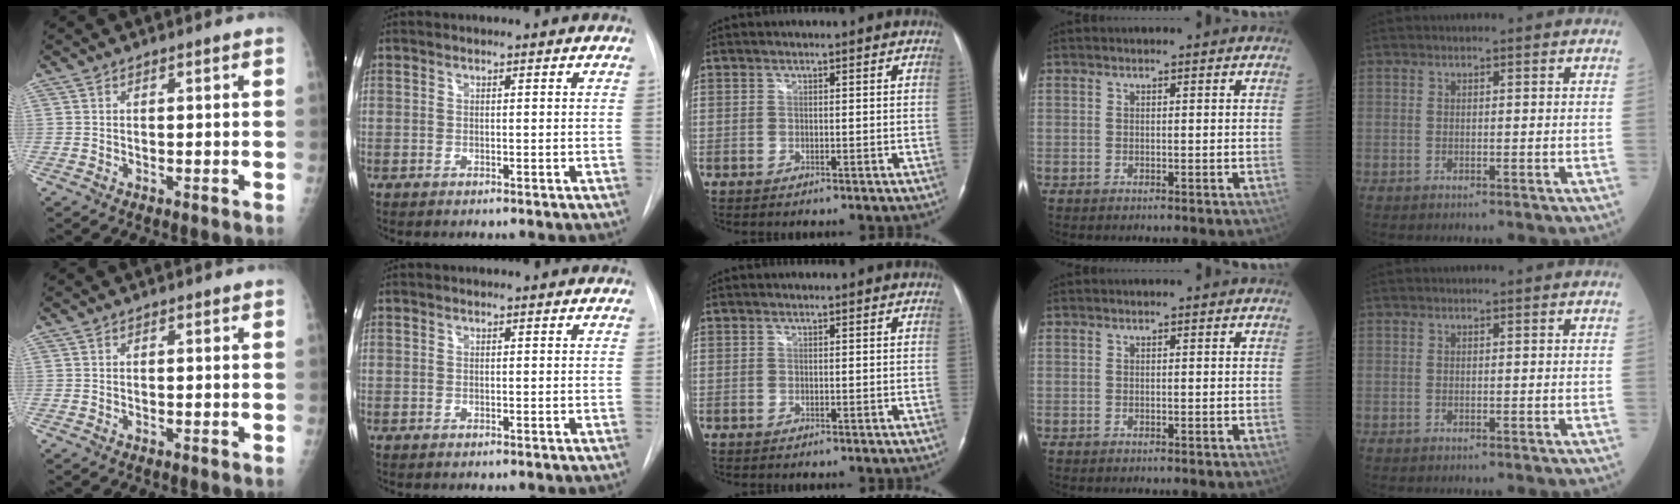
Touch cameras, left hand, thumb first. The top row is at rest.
{}